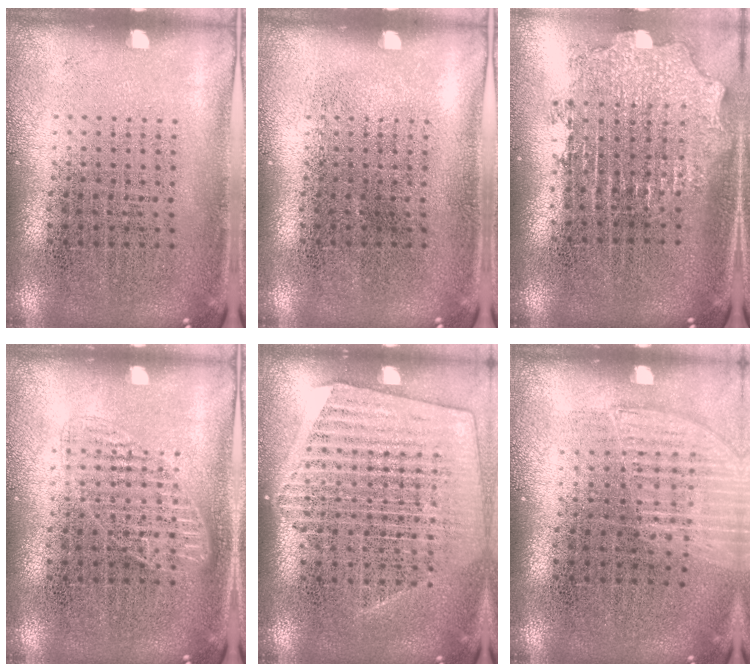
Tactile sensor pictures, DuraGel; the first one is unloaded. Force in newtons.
{"total": 0.0}
{"total": 2.0, "press": 1.5, "slide": 1.3}
{"total": 1.6, "press": 1.6, "slide": 0.3}
{"total": 1.6, "press": 1.4, "slide": 0.6}
{"total": 1.1, "press": 1.1, "slide": 0.3}